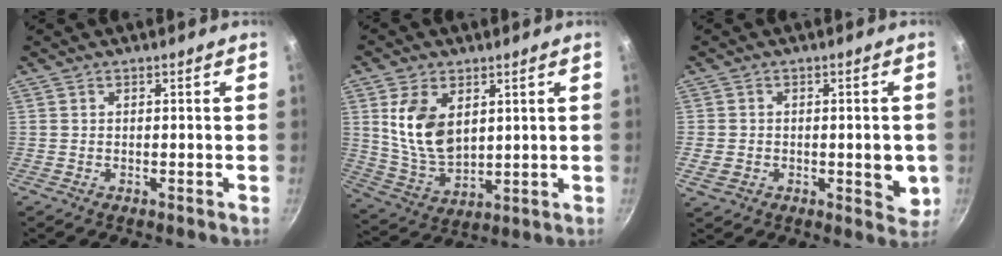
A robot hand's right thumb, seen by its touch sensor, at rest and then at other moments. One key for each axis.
{"total": 12.0, "fx": 3.5, "fy": 7.5, "fz": 8.7, "tx": -0.150, "ty": -0.027, "tz": 0.080}
{"total": 8.1, "fx": -0.9, "fy": 4.9, "fz": 6.3, "tx": -0.063, "ty": -0.006, "tz": -0.013}